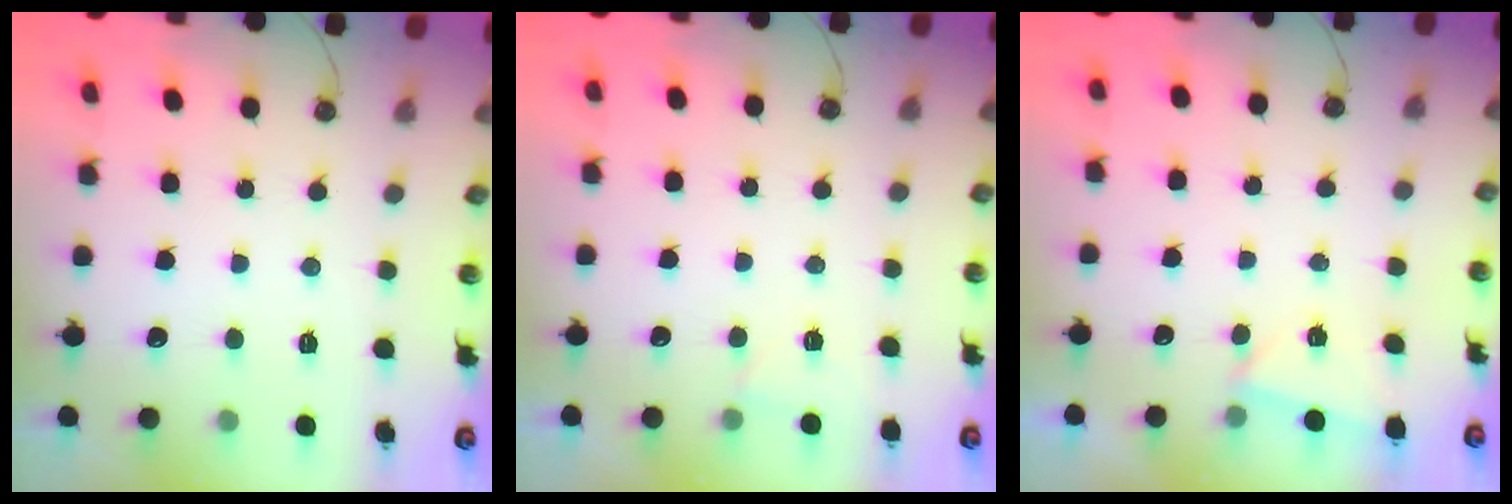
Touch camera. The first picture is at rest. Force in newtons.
{"total": 1.8, "press": 1.6, "slide": 0.8}
{"total": 2.8, "press": 1.9, "slide": 2.0}